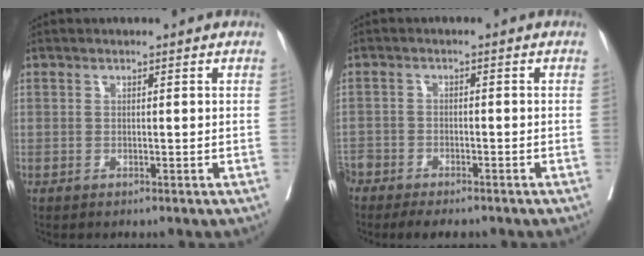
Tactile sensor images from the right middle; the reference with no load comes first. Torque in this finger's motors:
{"motor_torque": [0.22, -0.51, 0.27, 0.21]}